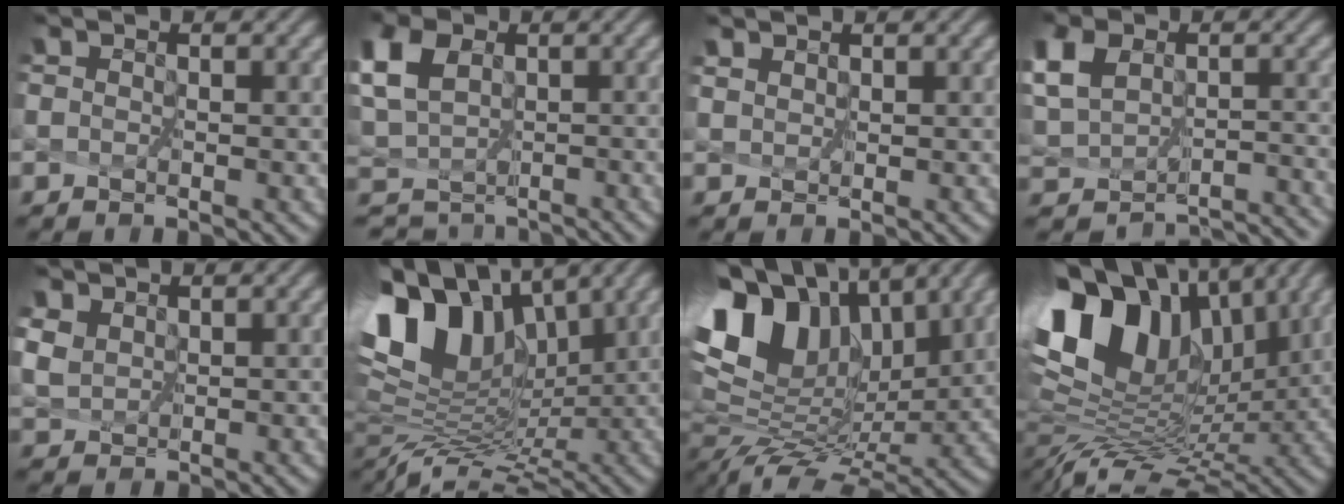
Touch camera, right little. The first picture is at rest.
{"total": 6.0, "force": [0.8, 4.9, 3.4], "torque": [-0.100, 0.005, 0.028]}
{"total": 1.2, "force": [1.1, 0.4, 0.1], "torque": [-0.020, -0.004, 0.033]}
{"total": 8.3, "force": [-3.3, 6.5, 3.9], "torque": [-0.080, -0.017, -0.023]}
{"total": 2.4, "force": [1.6, 1.6, 0.7], "torque": [-0.052, 0.001, 0.051]}
{"total": 10.7, "force": [3.7, 6.2, 7.9], "torque": [-0.158, 0.010, 0.075]}
{"total": 11.4, "force": [5.3, 6.6, 7.7], "torque": [-0.151, 0.024, 0.108]}
{"total": 12.7, "force": [5.6, 7.1, 9.0], "torque": [-0.186, 0.024, 0.115]}